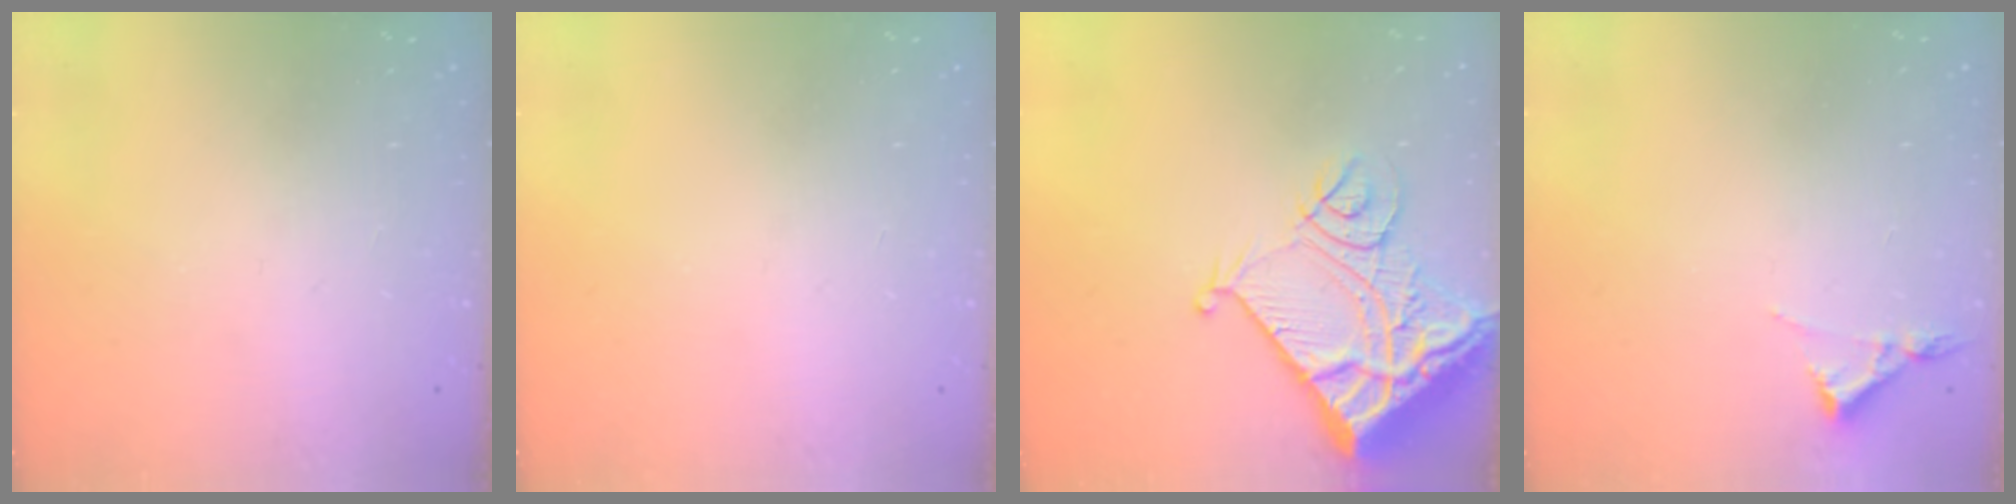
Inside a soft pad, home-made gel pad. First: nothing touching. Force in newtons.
{"total": 0.0}
{"total": 16.1, "press": 16.0, "slide": 2.0}
{"total": 3.2, "press": 3.2, "slide": 0.5}